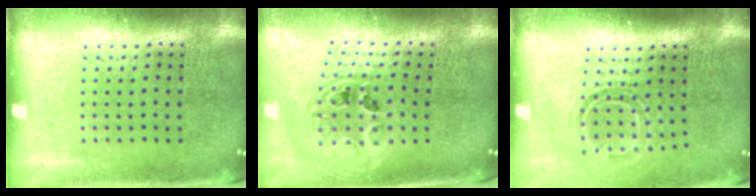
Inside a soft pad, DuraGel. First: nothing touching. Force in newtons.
{"total": 2.4, "press": 1.8, "slide": 1.5}
{"total": 1.5, "press": 1.0, "slide": 1.1}